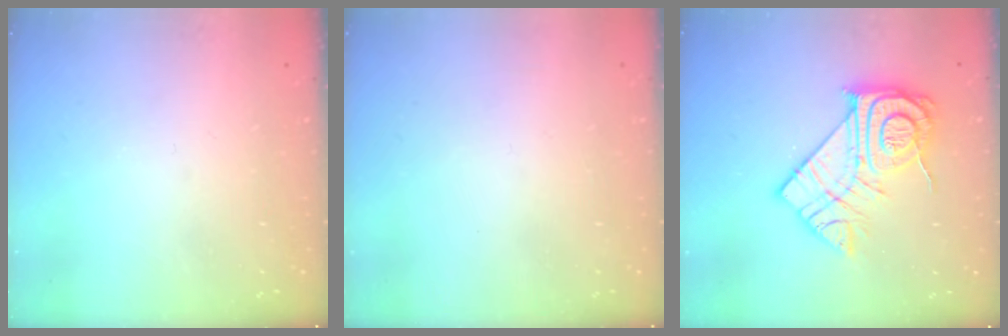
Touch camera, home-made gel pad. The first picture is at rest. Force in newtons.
{"total": 1.7, "press": 1.7, "slide": 0.2}
{"total": 18.3, "press": 18.2, "slide": 1.6}